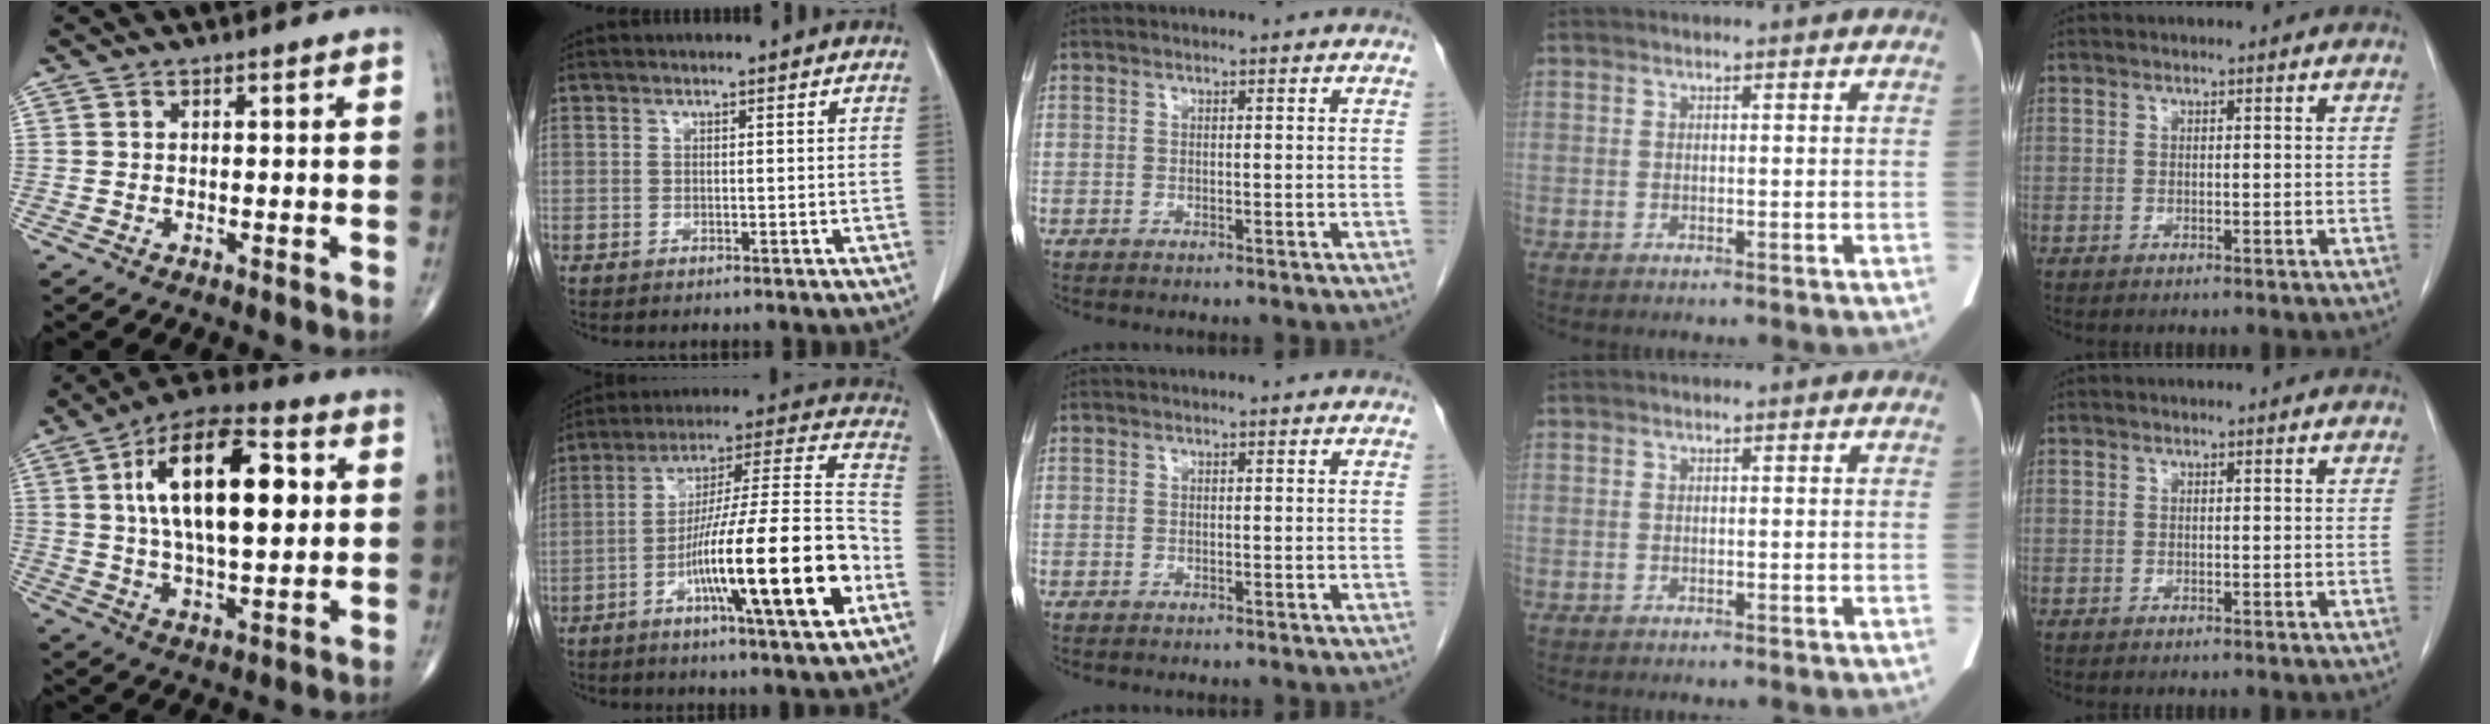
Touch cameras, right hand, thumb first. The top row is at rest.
{"thumb": {"total": 21.1, "force": [4.4, 9.5, 18.3], "torque": [-0.290, 0.008, 0.067]}, "index": {"total": 22.5, "force": [-8.4, 0.9, 20.9], "torque": [-0.311, -0.007, -0.138]}}